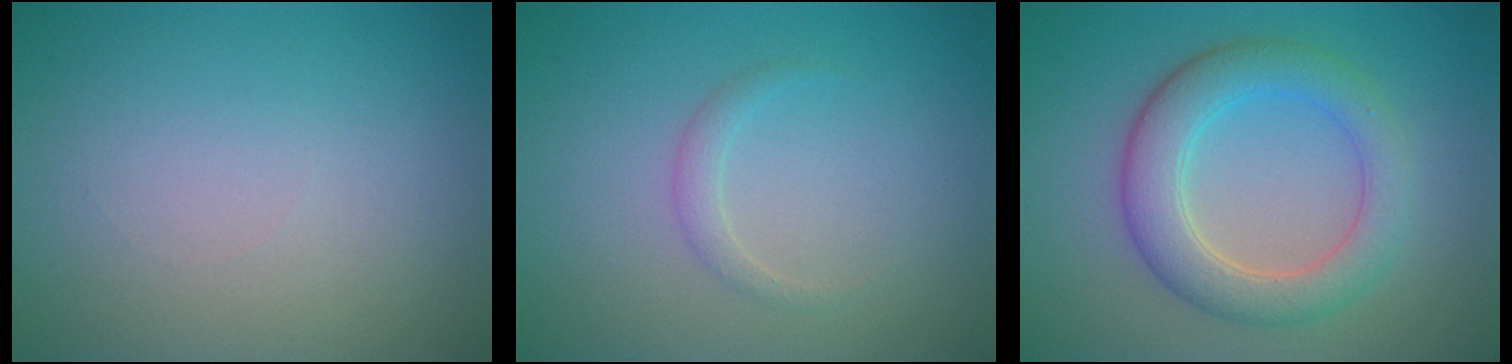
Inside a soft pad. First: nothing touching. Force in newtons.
{"total": 1.1, "press": 1.1, "slide": 0.1}
{"total": 5.4, "press": 5.4, "slide": 0.2}